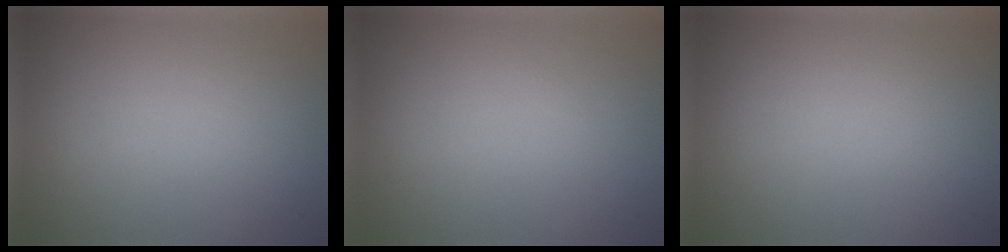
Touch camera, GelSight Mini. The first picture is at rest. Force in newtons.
{"total": 0.0}
{"total": 0.0}